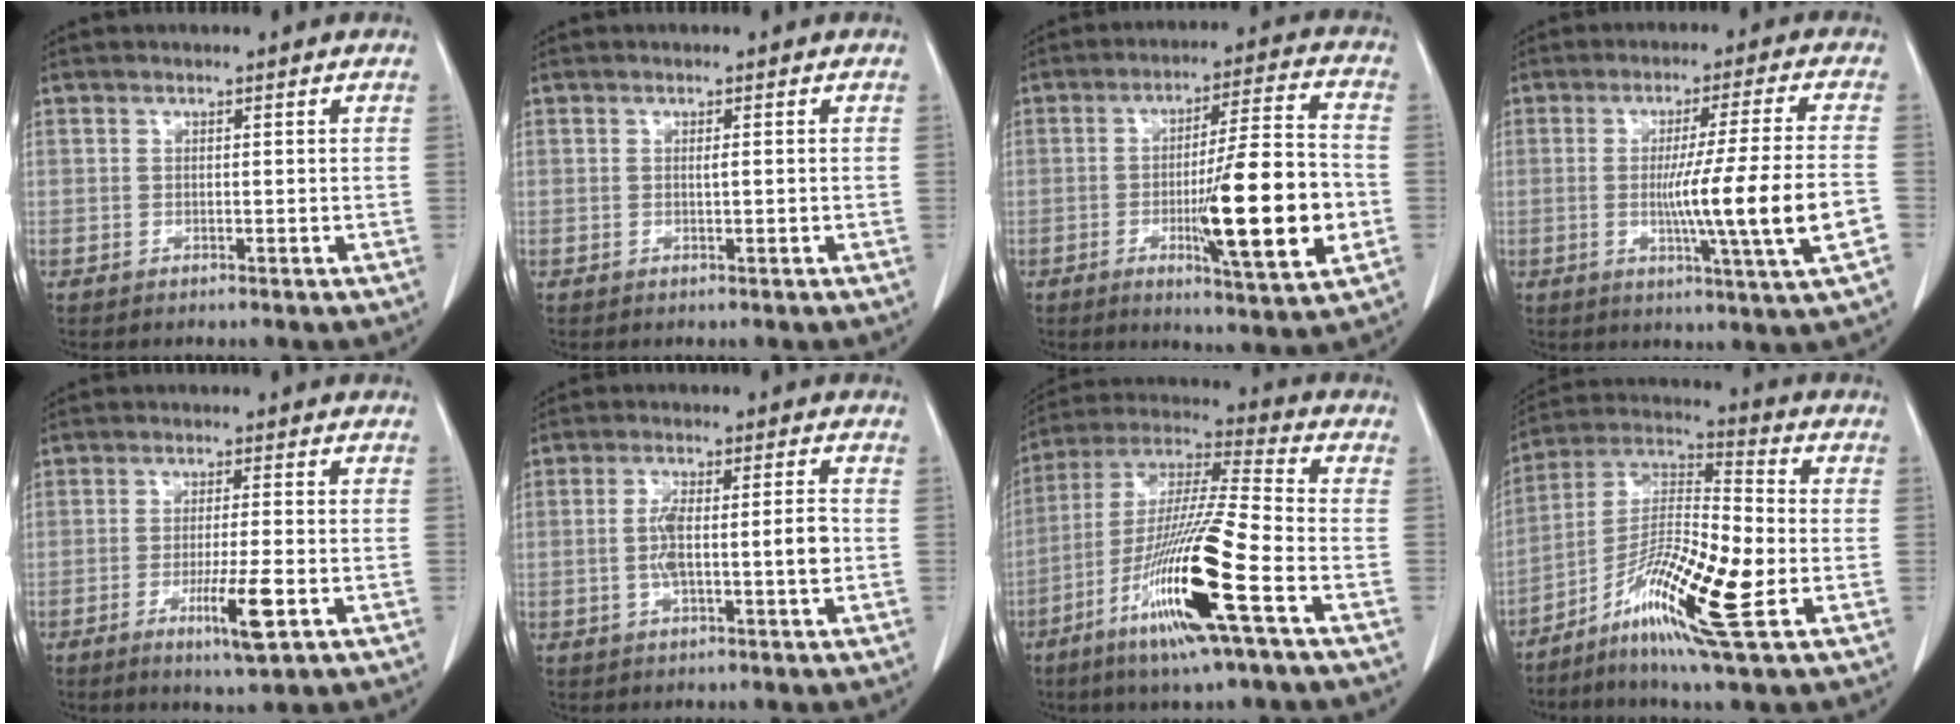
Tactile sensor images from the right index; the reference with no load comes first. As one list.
[{"total": 0.8, "force": [-0.1, 0.0, 0.8], "torque": [-0.013, 0.000, 0.001]}, {"total": 16.7, "force": [-3.9, 0.9, 16.2], "torque": [-0.249, -0.011, -0.059]}, {"total": 13.5, "force": [-2.7, -1.7, 13.1], "torque": [-0.213, -0.022, -0.046]}, {"total": 7.1, "force": [-2.9, 0.2, 6.5], "torque": [-0.111, -0.013, -0.045]}, {"total": 7.5, "force": [-0.9, 1.2, 7.3], "torque": [-0.138, 0.012, -0.016]}, {"total": 18.9, "force": [-7.7, 0.1, 17.3], "torque": [-0.359, -0.030, -0.150]}, {"total": 17.0, "force": [-6.3, 1.7, 15.7], "torque": [-0.301, -0.014, -0.115]}]